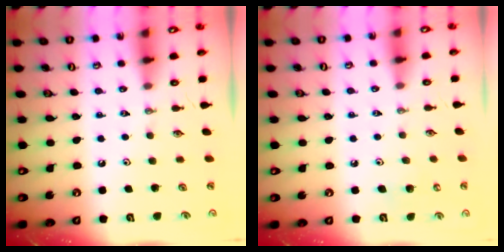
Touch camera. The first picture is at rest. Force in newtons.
{"total": 5.3, "press": 5.2, "slide": 0.7}